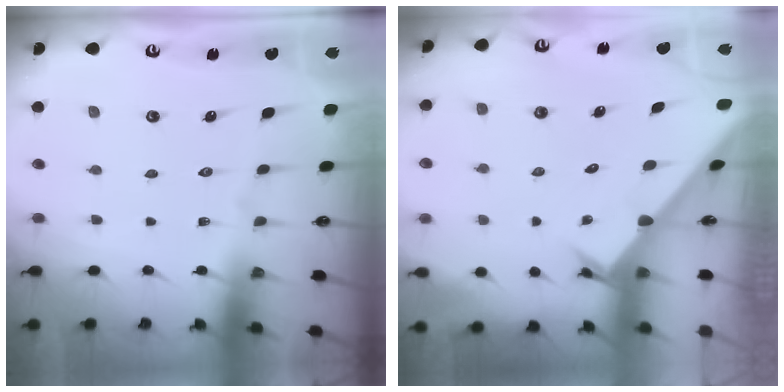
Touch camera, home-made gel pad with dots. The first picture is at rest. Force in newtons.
{"total": 2.6, "press": 2.6, "slide": 0.2}